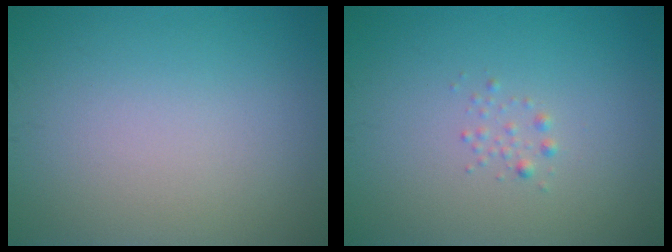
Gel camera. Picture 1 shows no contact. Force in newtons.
{"total": 0.7, "press": 0.7, "slide": 0.0}